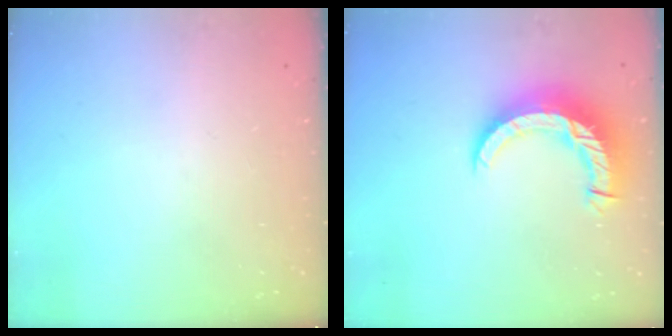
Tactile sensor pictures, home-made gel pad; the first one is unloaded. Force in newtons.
{"total": 11.4, "press": 11.3, "slide": 1.1}